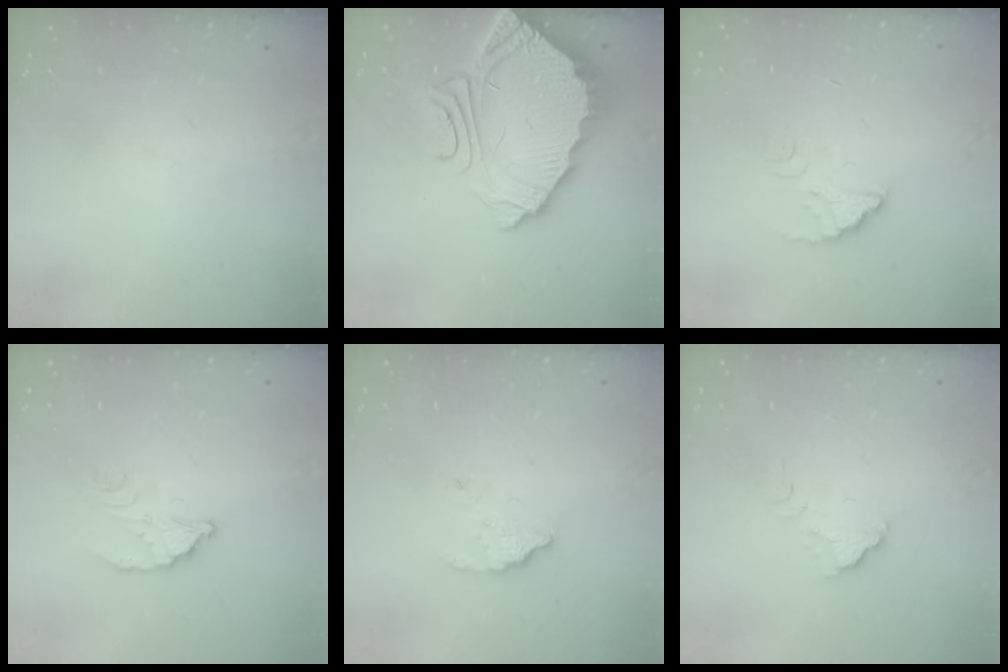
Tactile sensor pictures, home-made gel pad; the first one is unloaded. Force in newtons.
{"total": 9.7, "press": 9.7, "slide": 0.7}
{"total": 3.4, "press": 3.4, "slide": 0.2}
{"total": 2.8, "press": 2.8, "slide": 0.2}
{"total": 2.9, "press": 2.9, "slide": 0.2}
{"total": 2.4, "press": 2.4, "slide": 0.1}